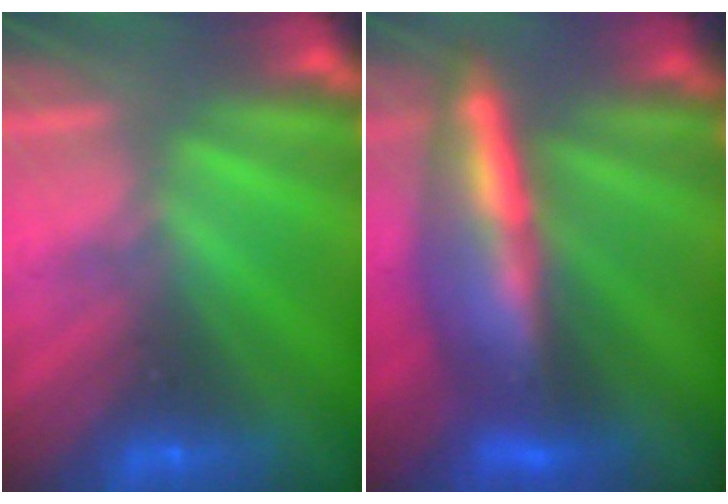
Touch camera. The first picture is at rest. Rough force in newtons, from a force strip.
{"total": 7.9}